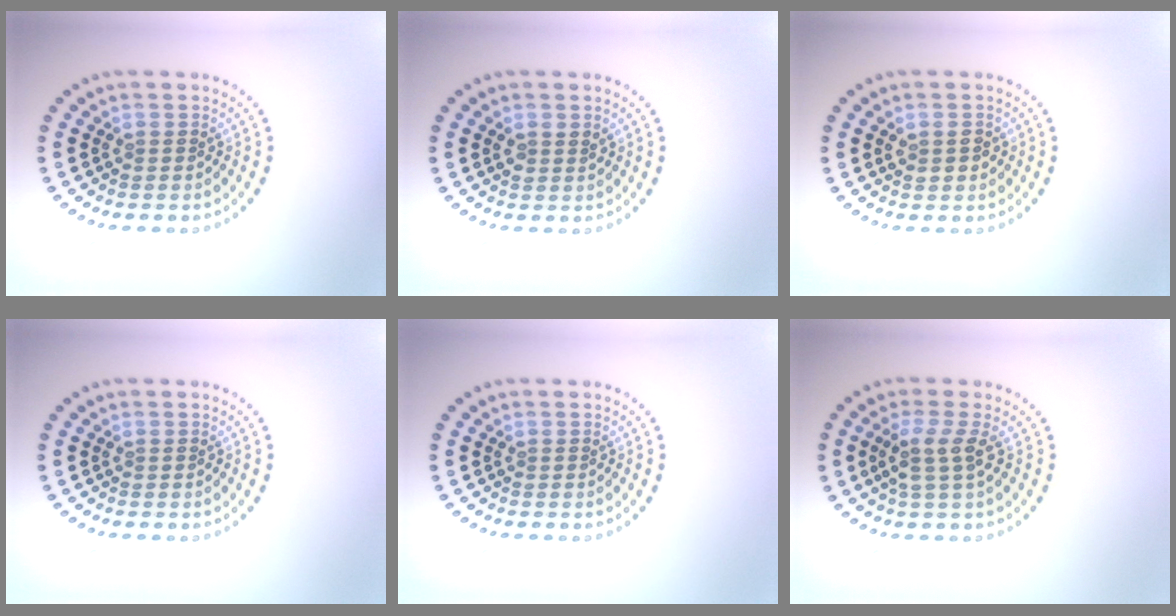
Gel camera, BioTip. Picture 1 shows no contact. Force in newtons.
{"total": 1.2, "press": 1.1, "slide": 0.6}
{"total": 1.5, "press": 1.4, "slide": 0.4}
{"total": 0.0}
{"total": 0.0}
{"total": 2.5, "press": 2.0, "slide": 1.6}